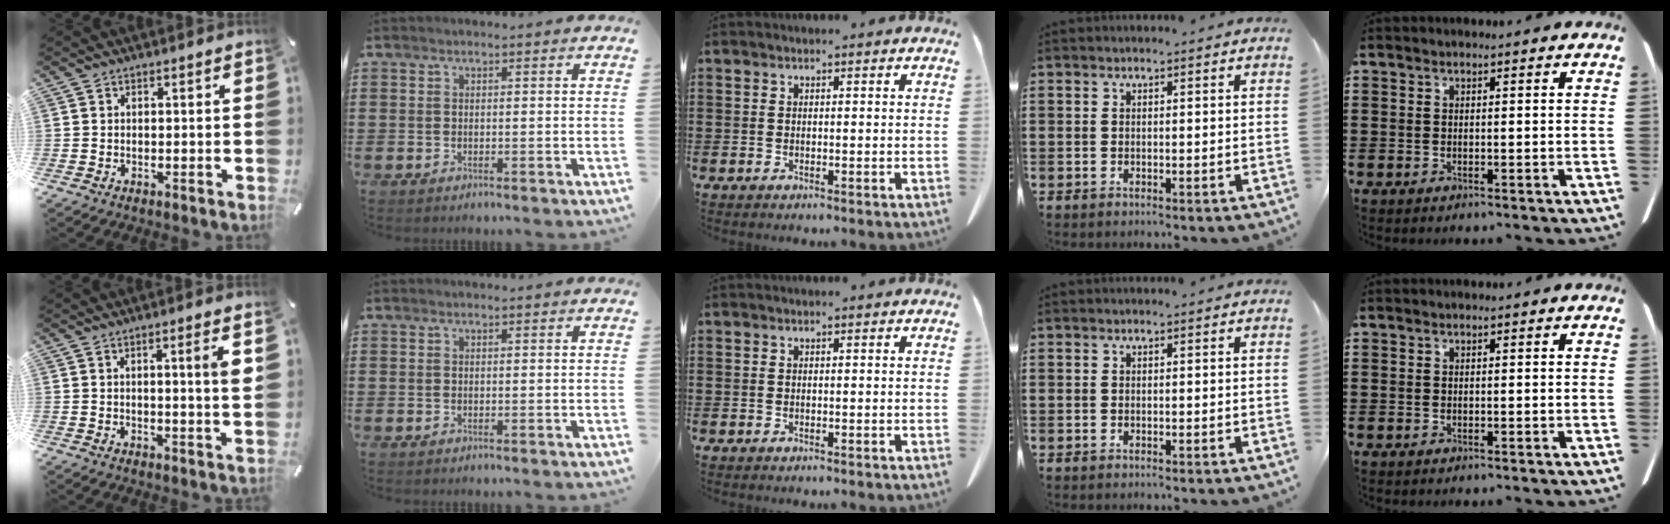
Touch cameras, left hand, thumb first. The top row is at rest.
{"thumb": {"total": 5.6, "force": [1.5, -0.1, 5.4], "torque": [-0.087, -0.010, 0.016]}}